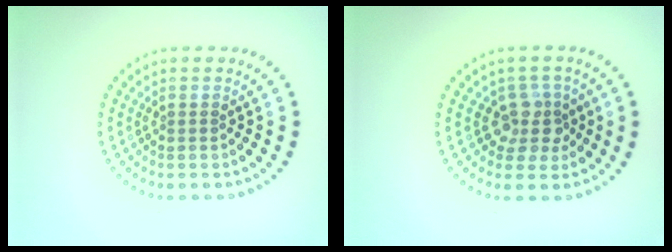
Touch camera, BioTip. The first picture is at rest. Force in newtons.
{"total": 2.8, "press": 2.2, "slide": 1.8}